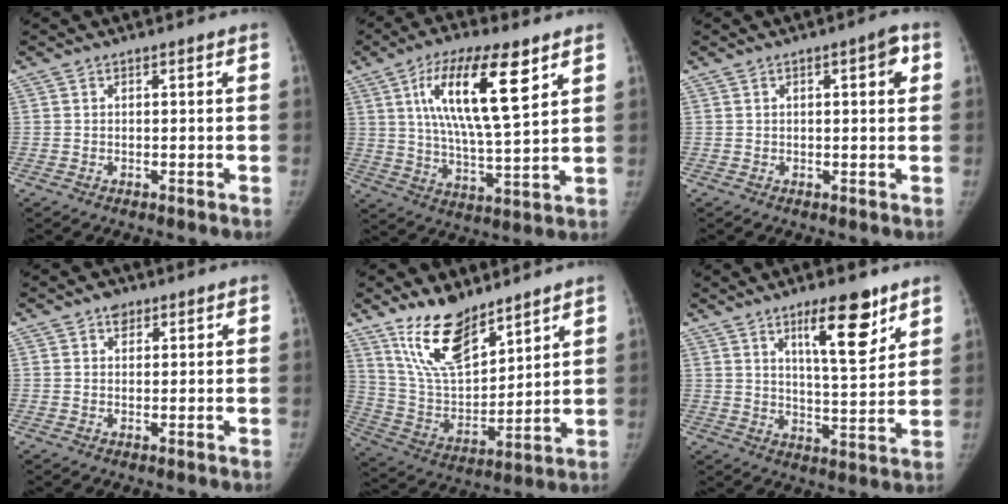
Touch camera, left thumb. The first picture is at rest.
{"total": 17.1, "force": [7.3, 4.9, 14.6], "torque": [-0.251, -0.027, 0.129]}
{"total": 3.8, "force": [1.2, 1.2, 3.3], "torque": [-0.034, 0.003, 0.012]}
{"total": 2.3, "force": [1.4, 1.6, 0.9], "torque": [0.001, -0.004, 0.016]}
{"total": 15.8, "force": [11.4, 6.4, 8.9], "torque": [-0.126, -0.069, 0.228]}
{"total": 12.0, "force": [7.2, 3.3, 9.0], "torque": [-0.116, -0.049, 0.117]}